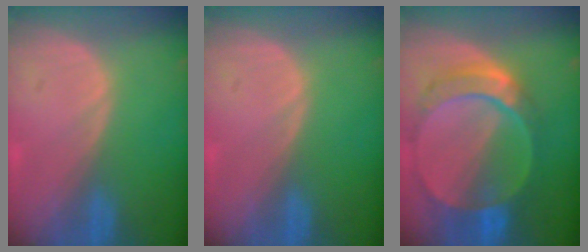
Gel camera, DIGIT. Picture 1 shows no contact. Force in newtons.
{"total": 0.0}
{"total": 9.5, "press": 8.3, "slide": 4.6}